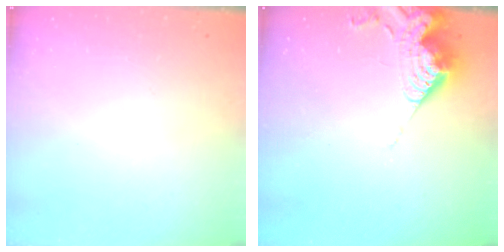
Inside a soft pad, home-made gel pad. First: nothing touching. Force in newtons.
{"total": 10.0, "press": 9.9, "slide": 1.0}